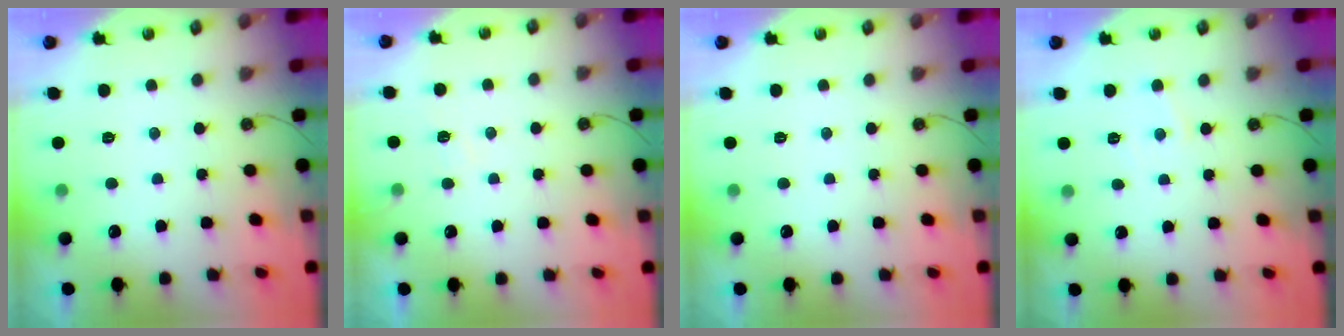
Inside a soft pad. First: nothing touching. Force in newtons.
{"total": 5.3, "press": 5.3, "slide": 0.7}
{"total": 0.0}
{"total": 4.2, "press": 4.2, "slide": 0.5}